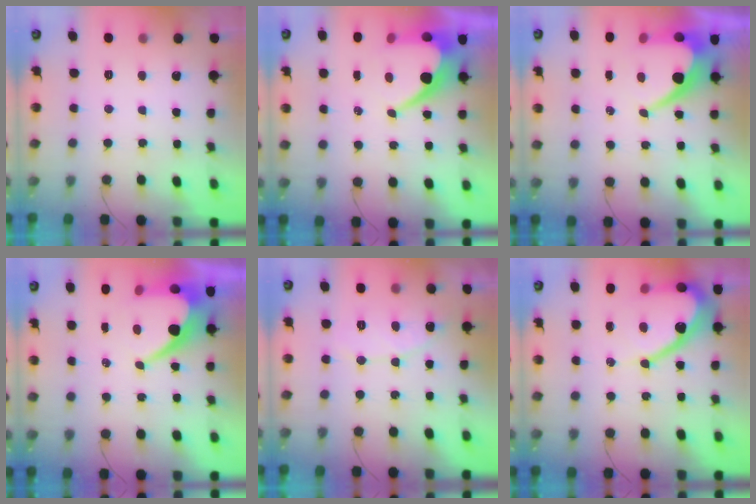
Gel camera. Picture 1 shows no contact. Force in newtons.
{"total": 10.3, "press": 10.3, "slide": 0.5}
{"total": 9.6, "press": 9.5, "slide": 0.8}
{"total": 10.3, "press": 10.3, "slide": 0.5}
{"total": 7.0, "press": 7.0, "slide": 0.6}
{"total": 13.8, "press": 13.7, "slide": 1.2}